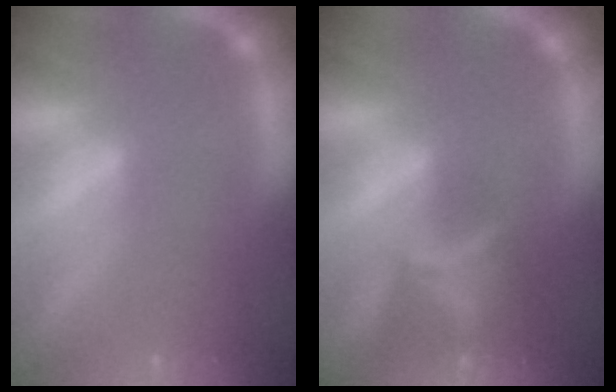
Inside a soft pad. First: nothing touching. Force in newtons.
{"total": 5.0}